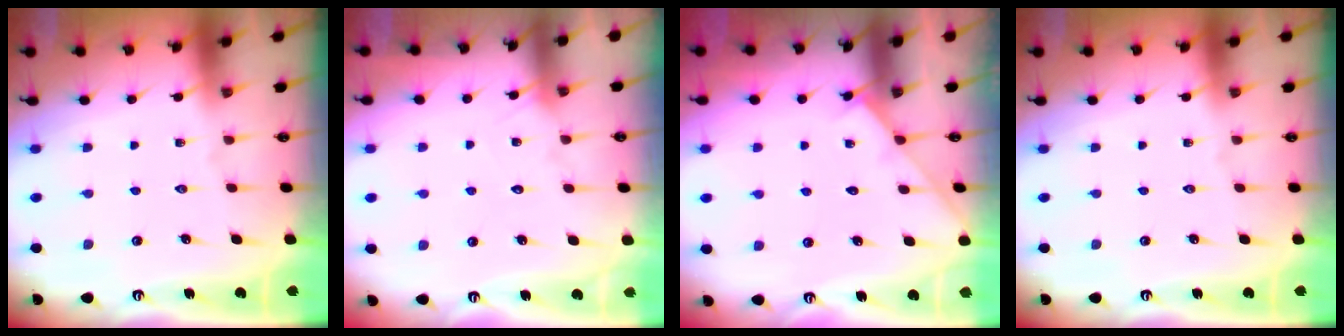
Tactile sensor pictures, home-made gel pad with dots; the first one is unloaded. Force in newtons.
{"total": 5.0, "press": 5.0, "slide": 0.5}
{"total": 2.9, "press": 2.9, "slide": 0.3}
{"total": 0.0}